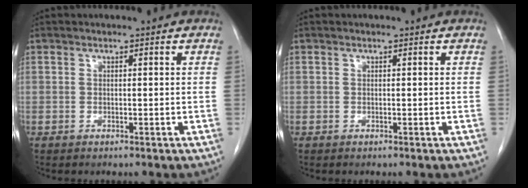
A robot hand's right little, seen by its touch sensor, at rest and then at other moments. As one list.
[{"total": 0.0}]